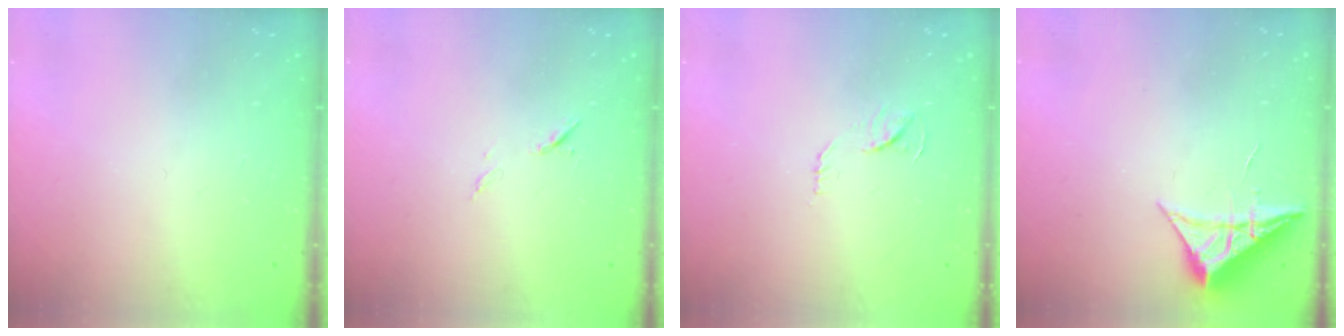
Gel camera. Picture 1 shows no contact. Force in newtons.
{"total": 6.2, "press": 6.2, "slide": 0.8}
{"total": 6.1, "press": 6.1, "slide": 0.3}
{"total": 6.6, "press": 6.6, "slide": 0.2}